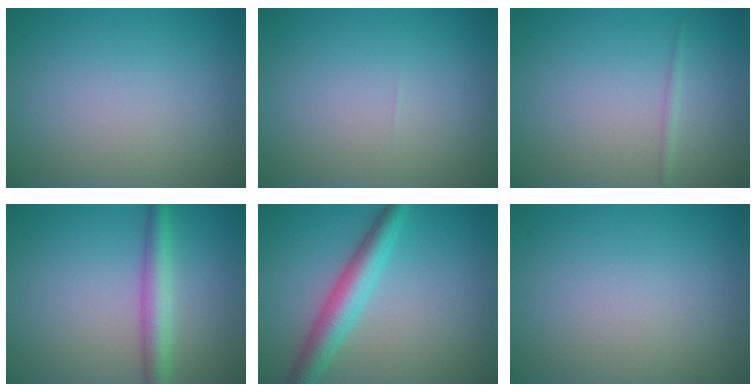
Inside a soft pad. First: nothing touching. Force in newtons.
{"total": 0.0}
{"total": 0.7, "press": 0.7, "slide": 0.1}
{"total": 3.5, "press": 3.5, "slide": 0.1}
{"total": 4.4, "press": 4.4, "slide": 0.1}
{"total": 0.0}